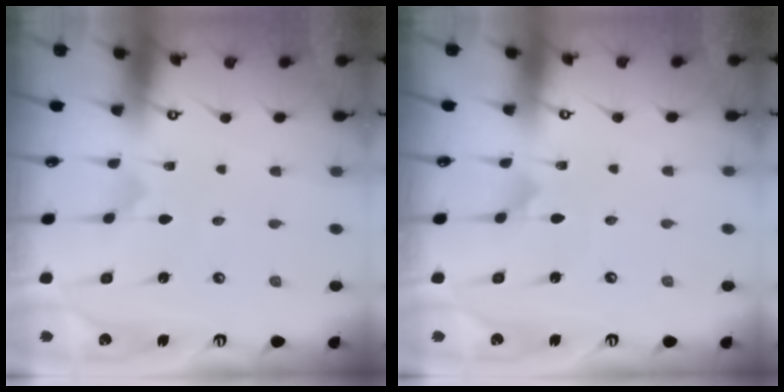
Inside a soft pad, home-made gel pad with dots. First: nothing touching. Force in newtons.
{"total": 2.0, "press": 2.0, "slide": 0.2}